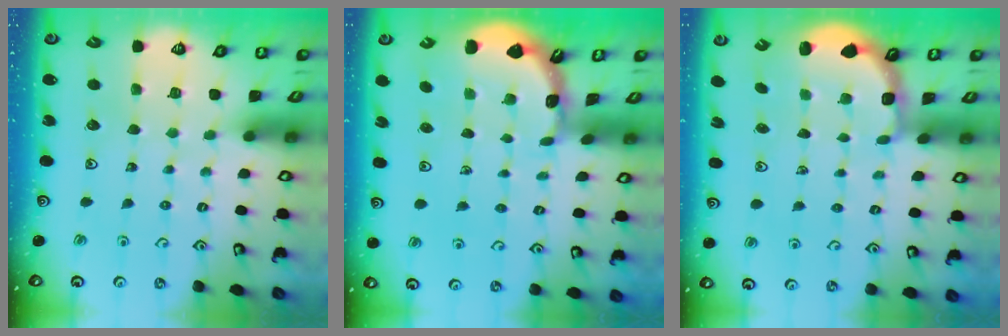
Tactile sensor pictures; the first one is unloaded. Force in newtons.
{"total": 1.6, "press": 1.6, "slide": 0.2}
{"total": 2.5, "press": 1.9, "slide": 1.6}